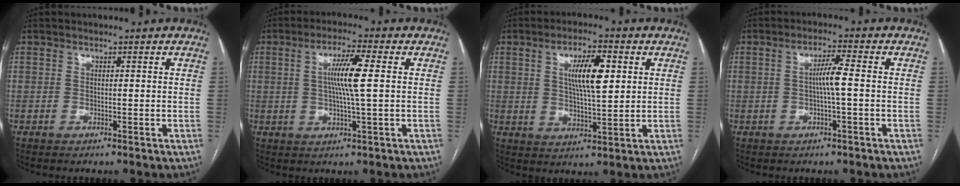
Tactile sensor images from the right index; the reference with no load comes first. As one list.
[{"total": 7.1, "force": [0.9, -0.3, 7.1], "torque": [-0.130, 0.001, 0.013]}, {"total": 8.3, "force": [2.3, 1.9, 7.7], "torque": [-0.136, 0.007, 0.041]}, {"total": 4.0, "force": [-0.2, -0.2, 4.0], "torque": [-0.073, 0.007, -0.003]}]